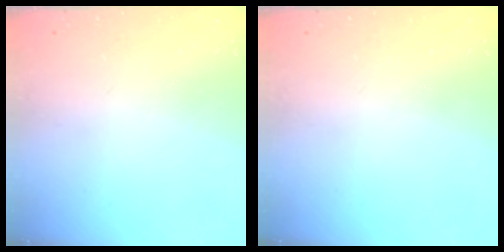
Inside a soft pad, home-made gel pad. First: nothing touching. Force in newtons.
{"total": 0.0}